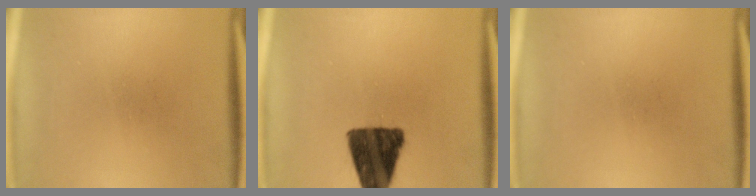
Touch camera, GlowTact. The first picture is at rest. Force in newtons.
{"total": 13.9}
{"total": 0.0}